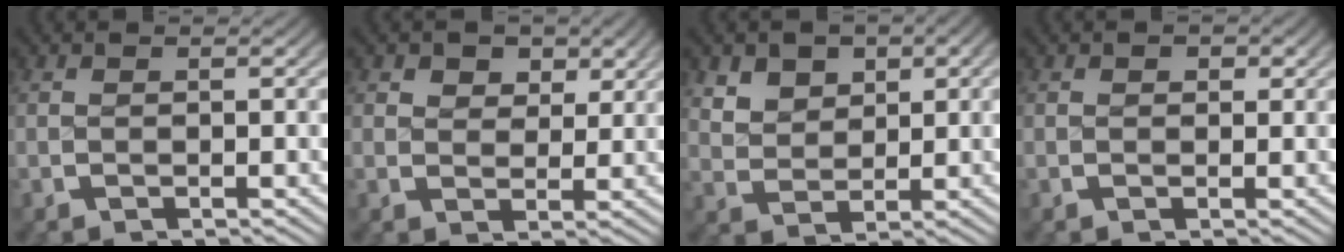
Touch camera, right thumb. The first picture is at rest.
{"total": 3.0, "force": [1.5, 2.2, 1.3], "torque": [-0.016, -0.017, 0.031]}
{"total": 4.4, "force": [1.5, 3.3, 2.4], "torque": [-0.039, -0.017, 0.040]}
{"total": 0.9, "force": [0.3, 0.7, 0.4], "torque": [-0.001, -0.004, 0.006]}